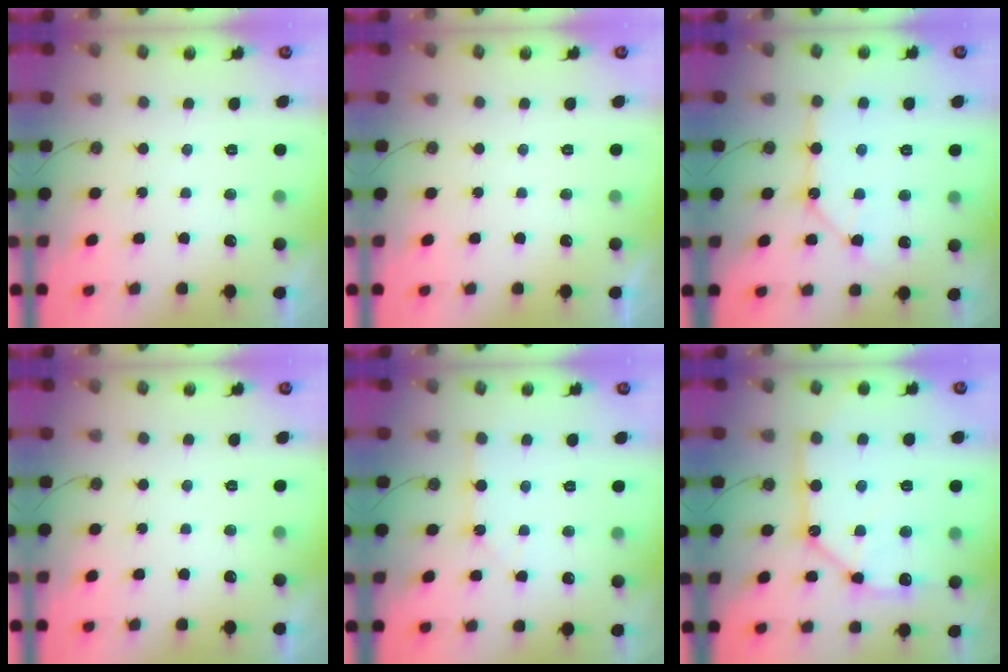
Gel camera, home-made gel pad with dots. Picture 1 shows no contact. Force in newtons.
{"total": 0.0}
{"total": 10.0, "press": 9.9, "slide": 1.0}
{"total": 0.0}
{"total": 1.8, "press": 1.8, "slide": 0.1}
{"total": 15.8, "press": 15.7, "slide": 1.9}